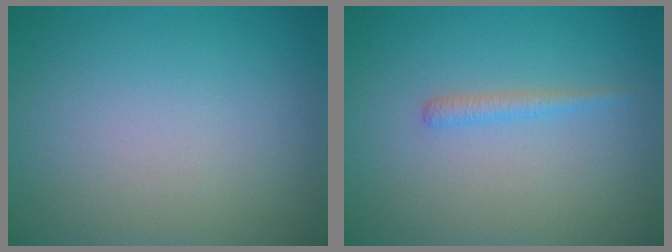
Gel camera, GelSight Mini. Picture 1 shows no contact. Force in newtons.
{"total": 1.1, "press": 1.1, "slide": 0.1}